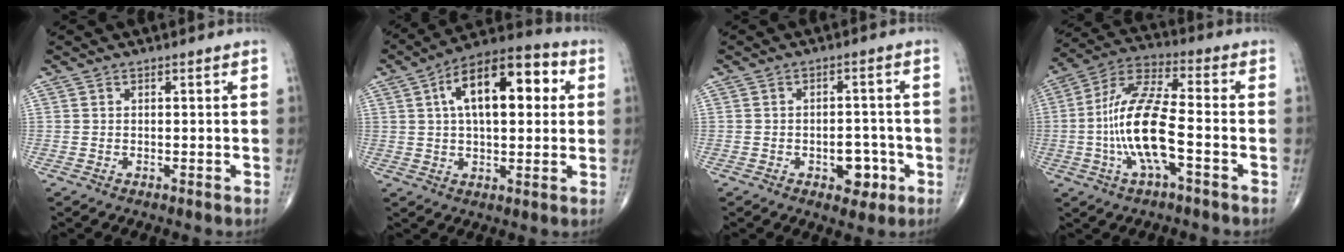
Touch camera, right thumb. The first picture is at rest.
{"total": 17.3, "force": [4.2, 8.3, 14.6], "torque": [-0.204, 0.026, 0.057]}
{"total": 6.2, "force": [-2.1, 3.7, 4.4], "torque": [-0.036, 0.016, -0.024]}
{"total": 14.8, "force": [-3.2, 4.3, 13.8], "torque": [-0.290, 0.035, -0.065]}